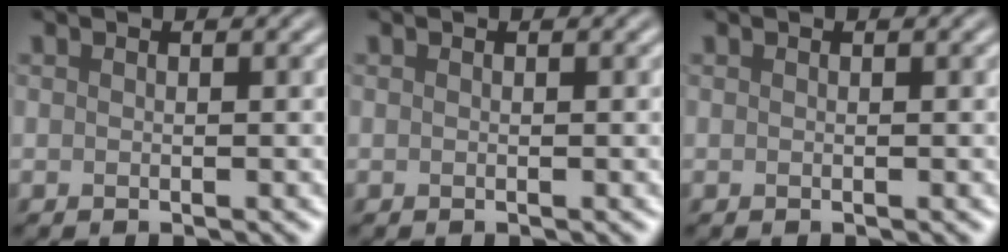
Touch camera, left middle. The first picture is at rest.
{"total": 0.0}
{"total": 0.0}